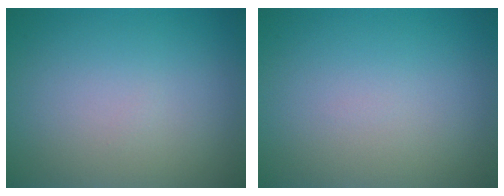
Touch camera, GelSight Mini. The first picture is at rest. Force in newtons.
{"total": 0.0}